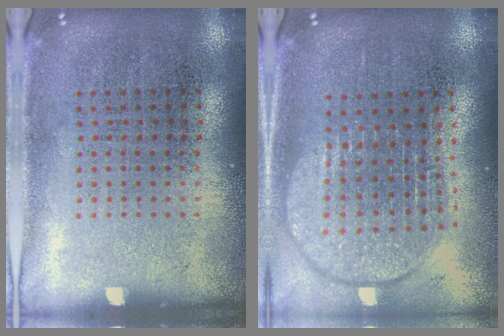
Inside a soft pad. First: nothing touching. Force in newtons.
{"total": 2.0, "press": 1.6, "slide": 1.2}